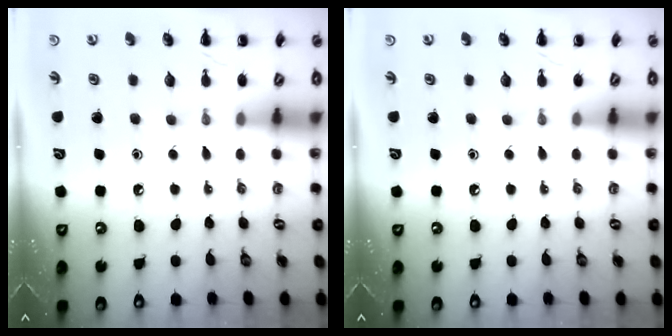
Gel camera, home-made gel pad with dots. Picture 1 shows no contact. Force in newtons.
{"total": 0.0}